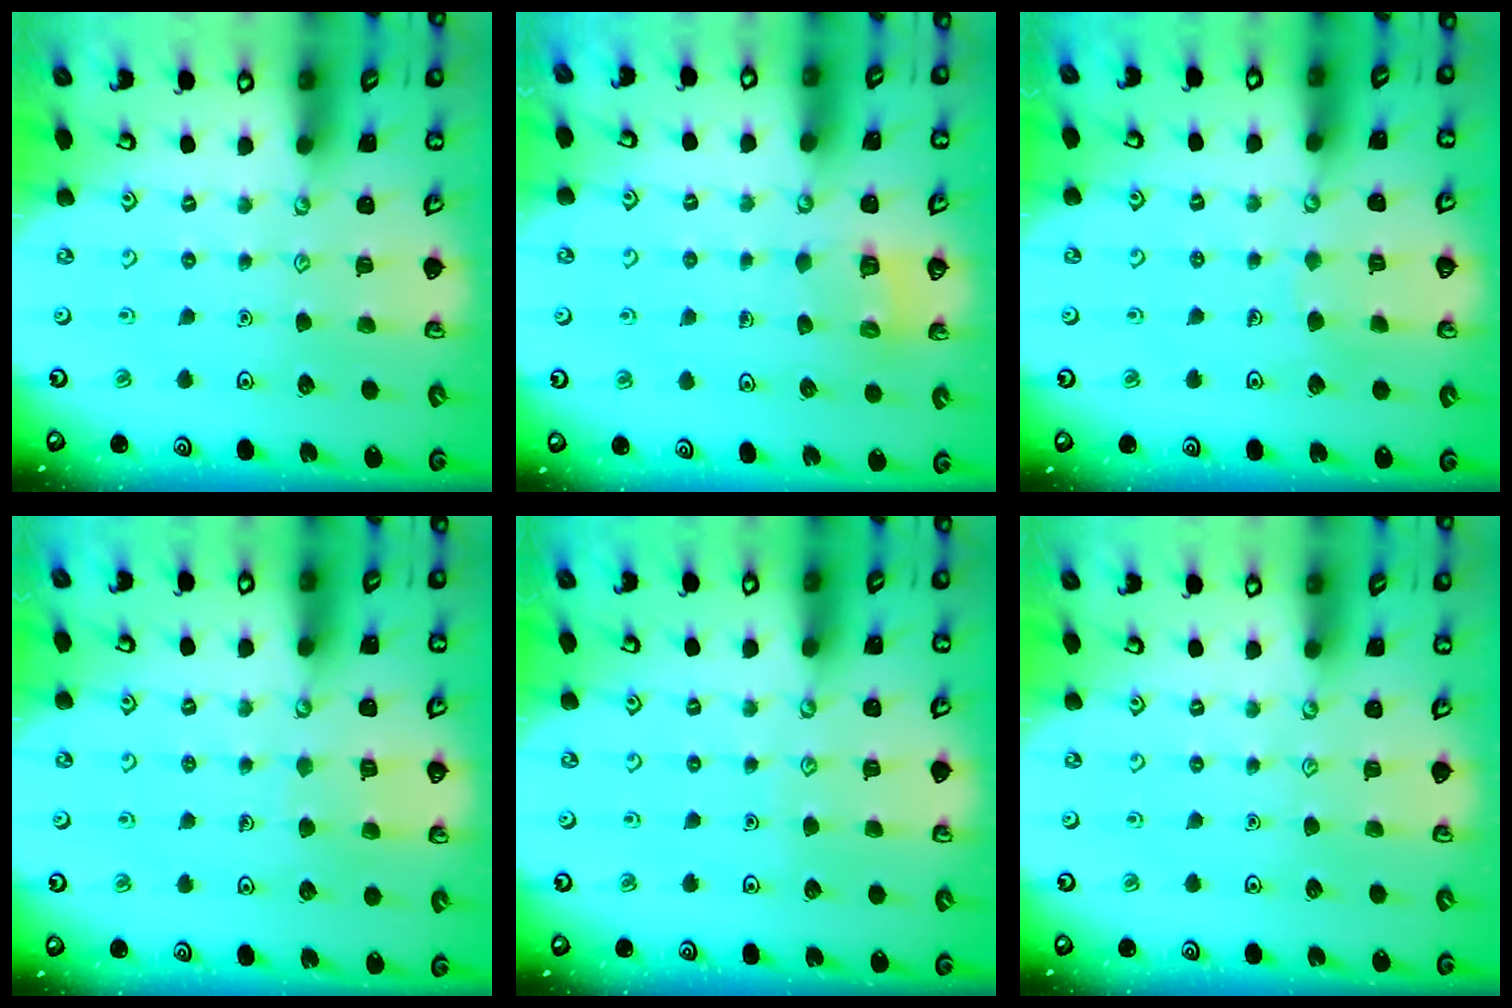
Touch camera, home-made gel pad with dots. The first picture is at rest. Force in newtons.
{"total": 5.8, "press": 5.8, "slide": 0.4}
{"total": 3.6, "press": 3.6, "slide": 0.2}
{"total": 5.6, "press": 5.6, "slide": 0.2}
{"total": 2.6, "press": 2.5, "slide": 0.3}
{"total": 0.0}